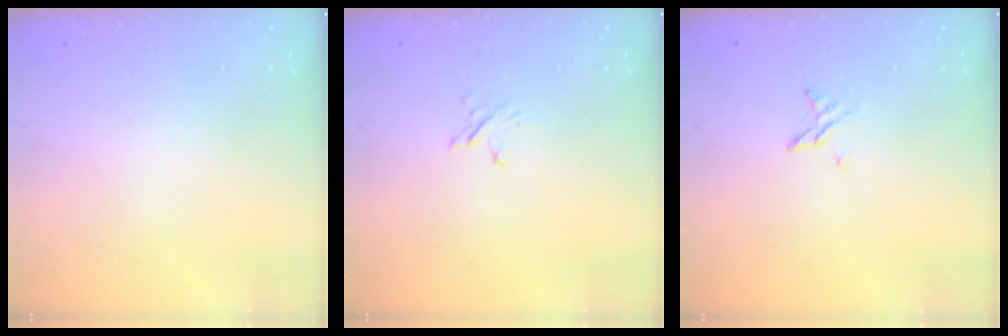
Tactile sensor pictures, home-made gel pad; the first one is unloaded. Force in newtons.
{"total": 2.4, "press": 2.4, "slide": 0.3}
{"total": 3.0, "press": 3.0, "slide": 0.3}